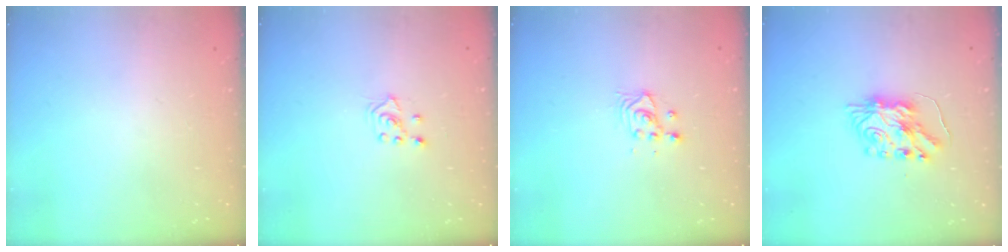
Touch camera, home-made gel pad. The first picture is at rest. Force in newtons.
{"total": 3.0, "press": 2.9, "slide": 0.7}
{"total": 3.7, "press": 3.7, "slide": 0.3}
{"total": 7.8, "press": 7.7, "slide": 0.6}